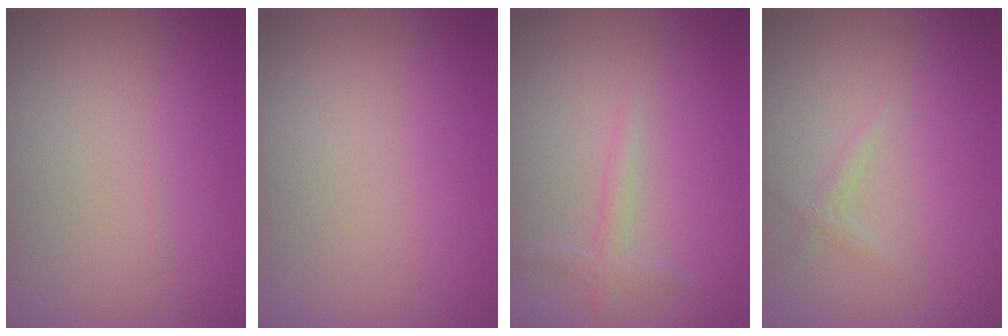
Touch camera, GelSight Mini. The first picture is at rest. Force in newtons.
{"total": 0.0}
{"total": 1.3, "press": 1.3, "slide": 0.0}
{"total": 0.8, "press": 0.8, "slide": 0.0}